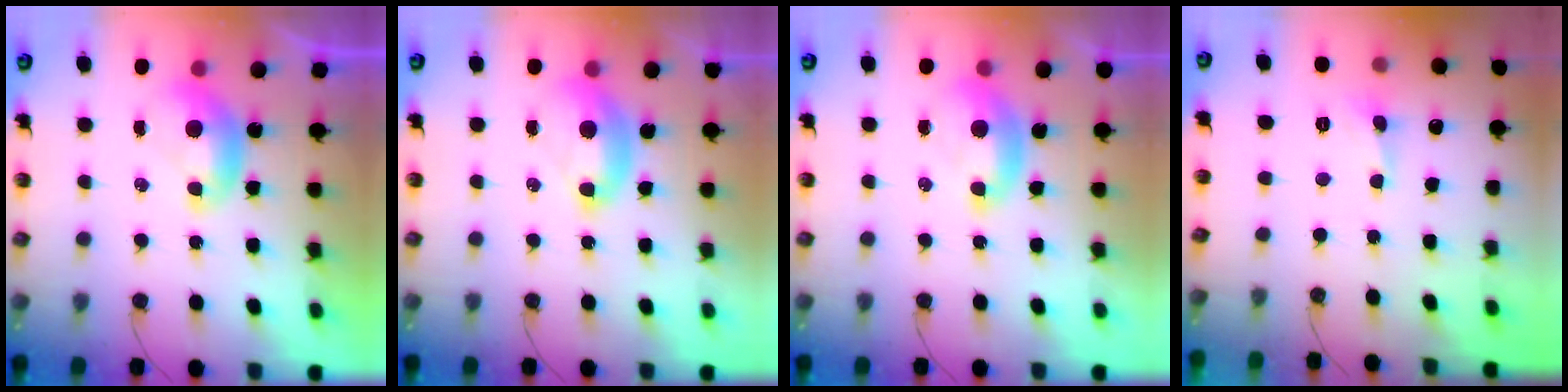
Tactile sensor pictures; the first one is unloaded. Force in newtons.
{"total": 2.6, "press": 2.6, "slide": 0.6}
{"total": 1.7, "press": 1.5, "slide": 0.6}
{"total": 0.0}